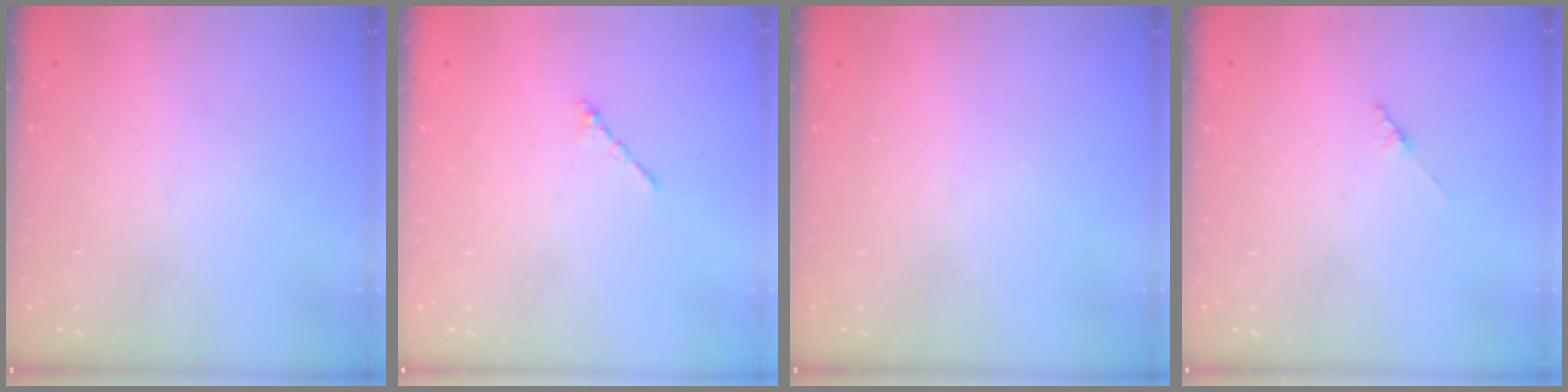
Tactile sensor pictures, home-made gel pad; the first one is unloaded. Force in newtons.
{"total": 1.2, "press": 1.1, "slide": 0.5}
{"total": 0.0}
{"total": 1.8, "press": 1.7, "slide": 0.3}